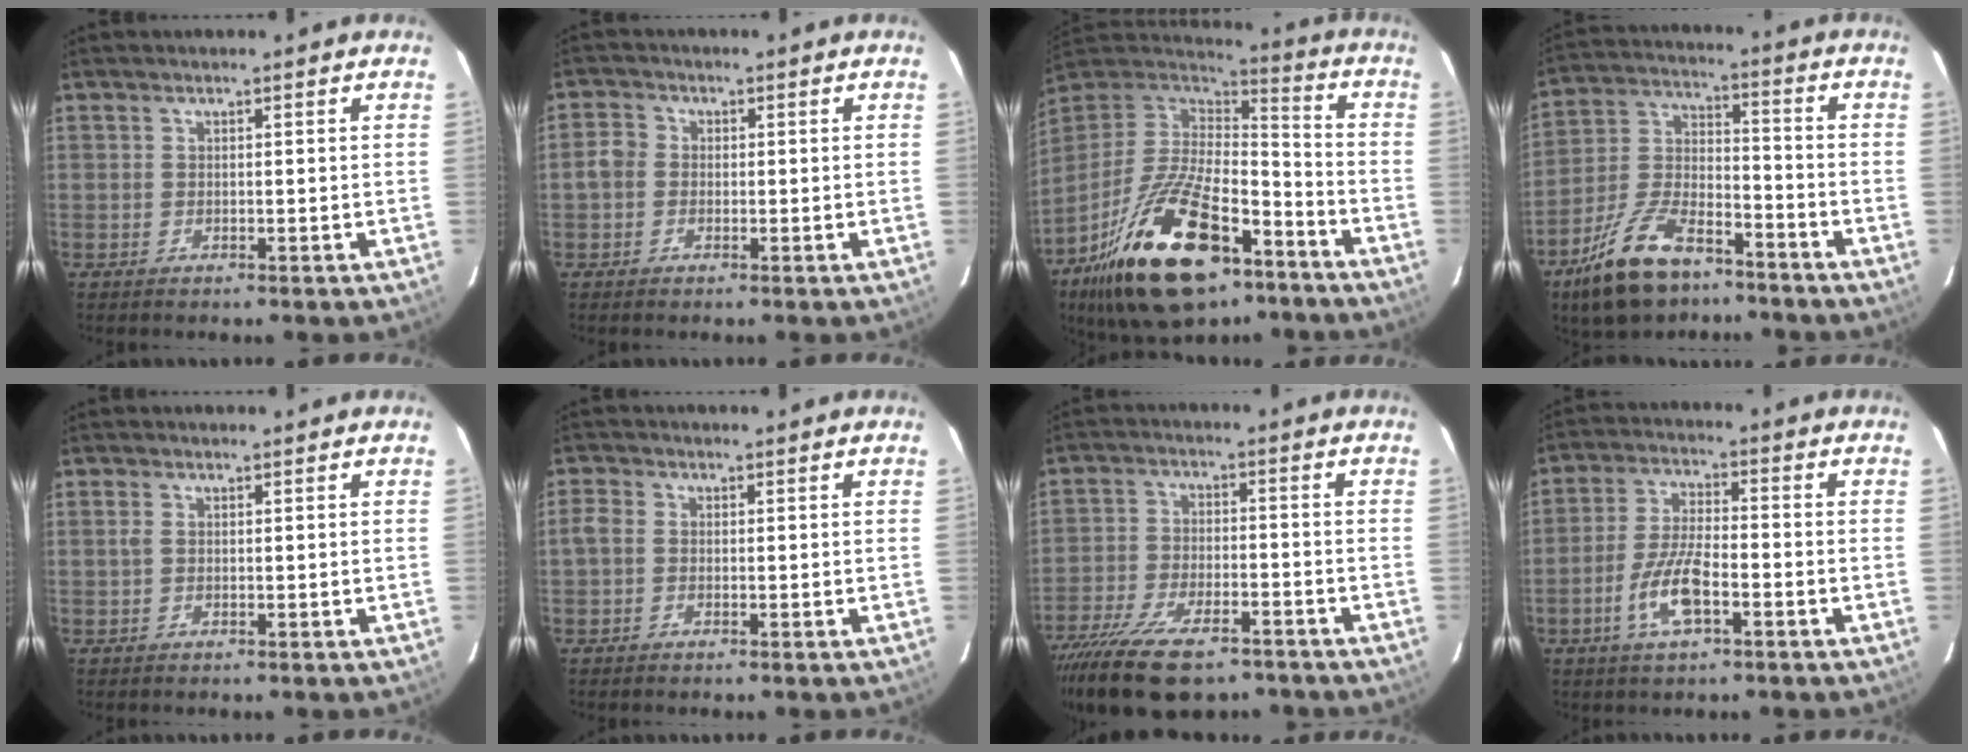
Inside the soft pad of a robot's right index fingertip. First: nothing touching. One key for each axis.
{"total": 3.0, "fx": -0.7, "fy": 2.7, "fz": 1.2, "tx": -0.021, "ty": 0.008, "tz": -0.021}
{"total": 27.9, "fx": -16.2, "fy": 12.4, "fz": 19.1, "tx": -0.371, "ty": -0.022, "tz": -0.260}
{"total": 16.4, "fx": -11.0, "fy": 7.3, "fz": 9.7, "tx": -0.208, "ty": 0.001, "tz": -0.200}
{"total": 0.9, "fx": 0.2, "fy": 0.5, "fz": 0.7, "tx": -0.018, "ty": 0.001, "tz": 0.001}
{"total": 2.1, "fx": -0.8, "fy": 1.6, "fz": 1.1, "tx": -0.026, "ty": 0.004, "tz": -0.019}
{"total": 17.4, "fx": -12.8, "fy": 6.7, "fz": 9.7, "tx": -0.208, "ty": -0.042, "tz": -0.215}
{"total": 8.6, "fx": -3.7, "fy": 2.5, "fz": 7.4, "tx": -0.154, "ty": 0.000, "tz": -0.071}